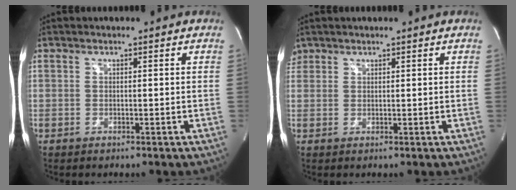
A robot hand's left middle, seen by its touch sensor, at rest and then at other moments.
{"total": 2.0, "force": [1.5, 1.3, 0.0], "torque": [-0.001, 0.014, 0.030]}